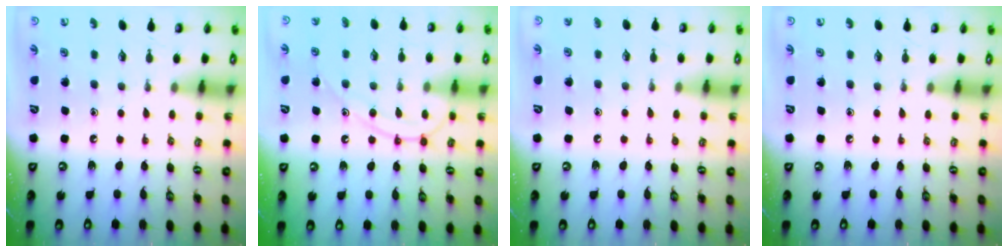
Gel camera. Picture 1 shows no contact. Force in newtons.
{"total": 12.6, "press": 12.6, "slide": 1.1}
{"total": 2.7, "press": 2.6, "slide": 0.7}
{"total": 0.0}